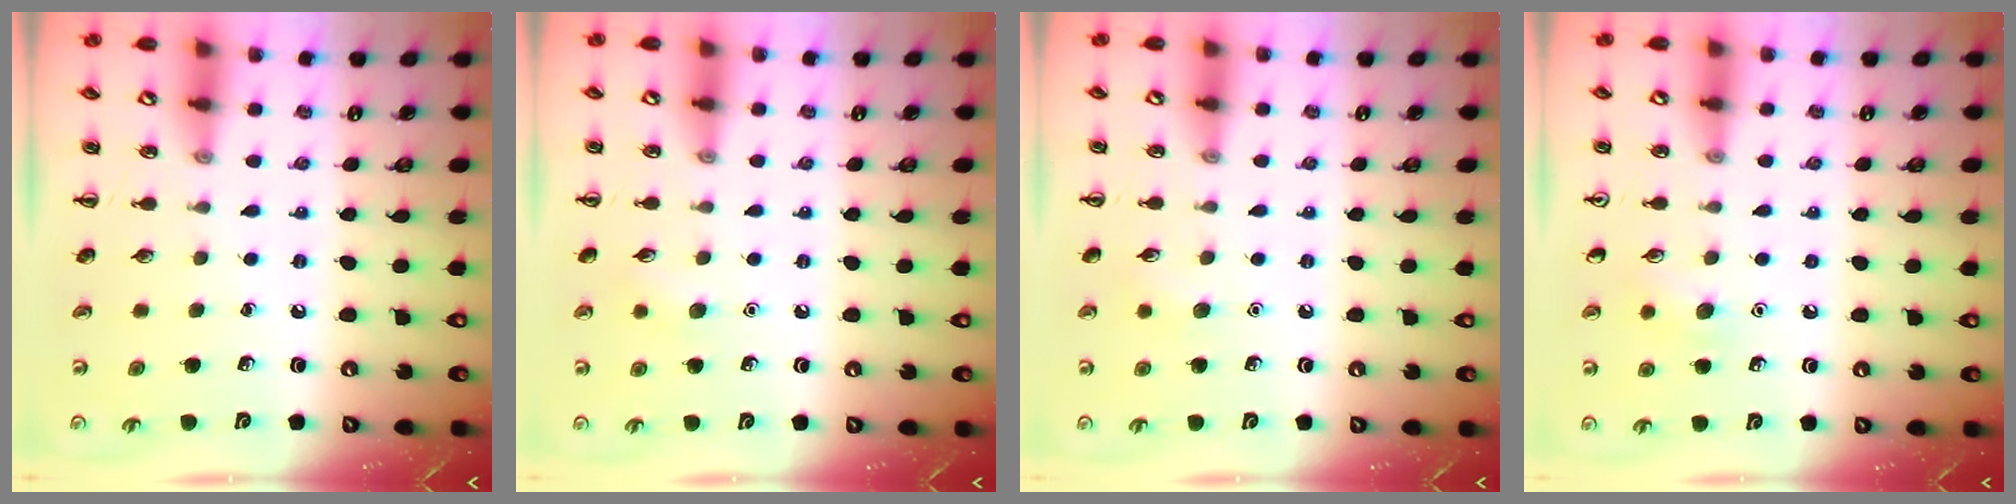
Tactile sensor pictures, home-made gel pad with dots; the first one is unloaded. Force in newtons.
{"total": 5.1, "press": 4.9, "slide": 1.4}
{"total": 4.6, "press": 4.5, "slide": 1.0}
{"total": 6.3, "press": 6.0, "slide": 1.9}